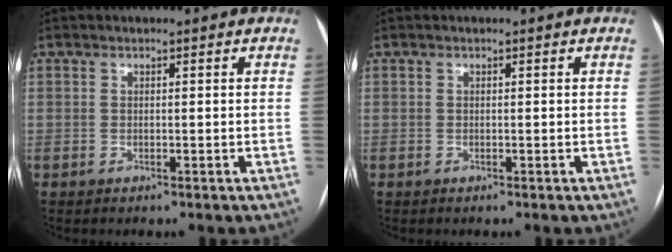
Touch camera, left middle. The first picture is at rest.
{"total": 0.0}